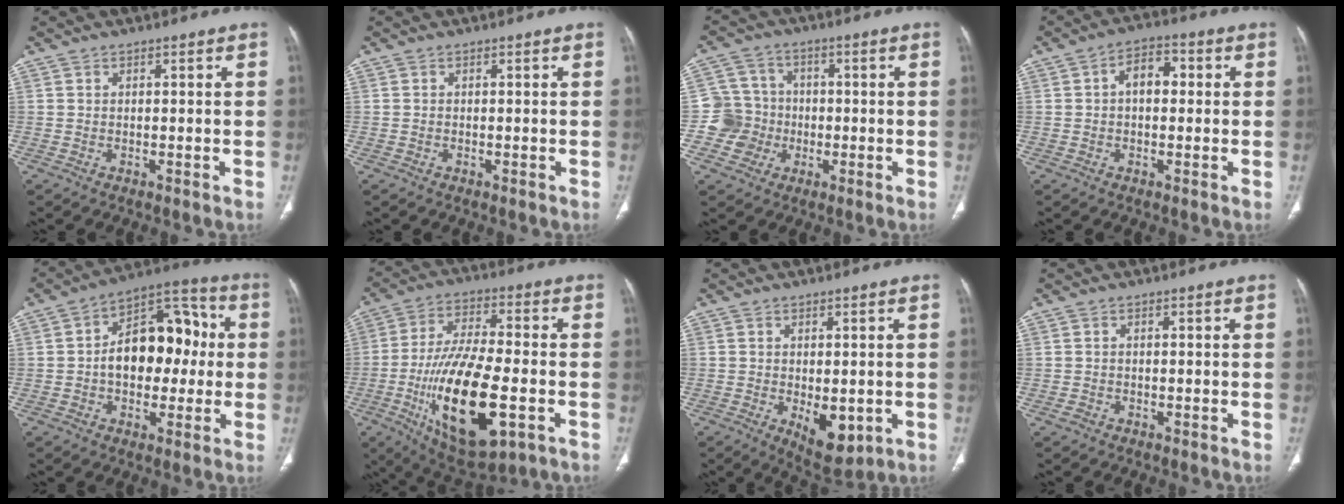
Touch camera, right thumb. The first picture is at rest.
{"total": 0.0}
{"total": 8.2, "force": [-1.8, 7.9, 0.9], "torque": [0.020, 0.018, -0.037]}
{"total": 5.8, "force": [0.6, 3.7, 4.4], "torque": [-0.058, 0.021, 0.000]}
{"total": 16.7, "force": [0.3, 10.6, 12.9], "torque": [-0.147, 0.041, -0.001]}
{"total": 22.1, "force": [-6.2, 8.5, 19.4], "torque": [-0.359, 0.008, -0.090]}
{"total": 7.7, "force": [-1.9, 4.0, 6.4], "torque": [-0.080, -0.012, -0.013]}
{"total": 1.0, "force": [-0.6, 0.8, 0.3], "torque": [-0.007, 0.004, -0.011]}